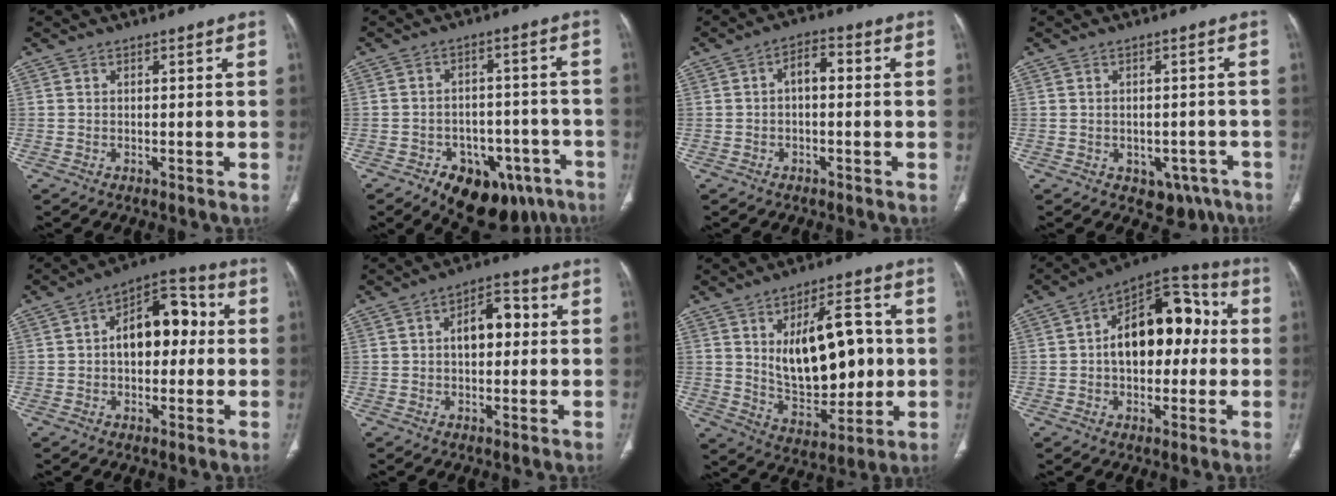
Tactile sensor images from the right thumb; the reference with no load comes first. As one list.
[{"total": 15.4, "force": [-9.0, 9.4, 8.3], "torque": [-0.071, 0.056, -0.118]}, {"total": 4.5, "force": [0.2, 2.4, 3.8], "torque": [-0.055, 0.019, -0.004]}, {"total": 6.2, "force": [-3.3, 4.4, 3.0], "torque": [-0.014, 0.023, -0.034]}, {"total": 13.6, "force": [1.1, 8.3, 10.8], "torque": [-0.124, 0.038, 0.006]}, {"total": 8.2, "force": [0.9, 4.8, 6.5], "torque": [-0.081, 0.024, 0.007]}, {"total": 17.9, "force": [2.2, 9.5, 15.1], "torque": [-0.192, -0.003, 0.049]}, {"total": 18.7, "force": [1.3, 11.3, 14.9], "torque": [-0.178, 0.046, 0.014]}]